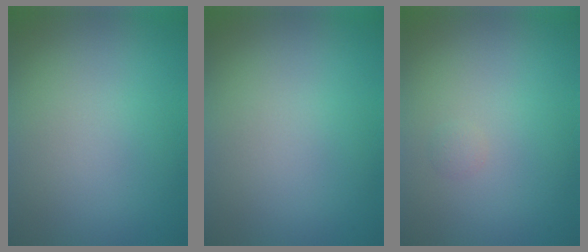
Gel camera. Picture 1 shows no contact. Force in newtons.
{"total": 0.0}
{"total": 0.6, "press": 0.6, "slide": 0.0}